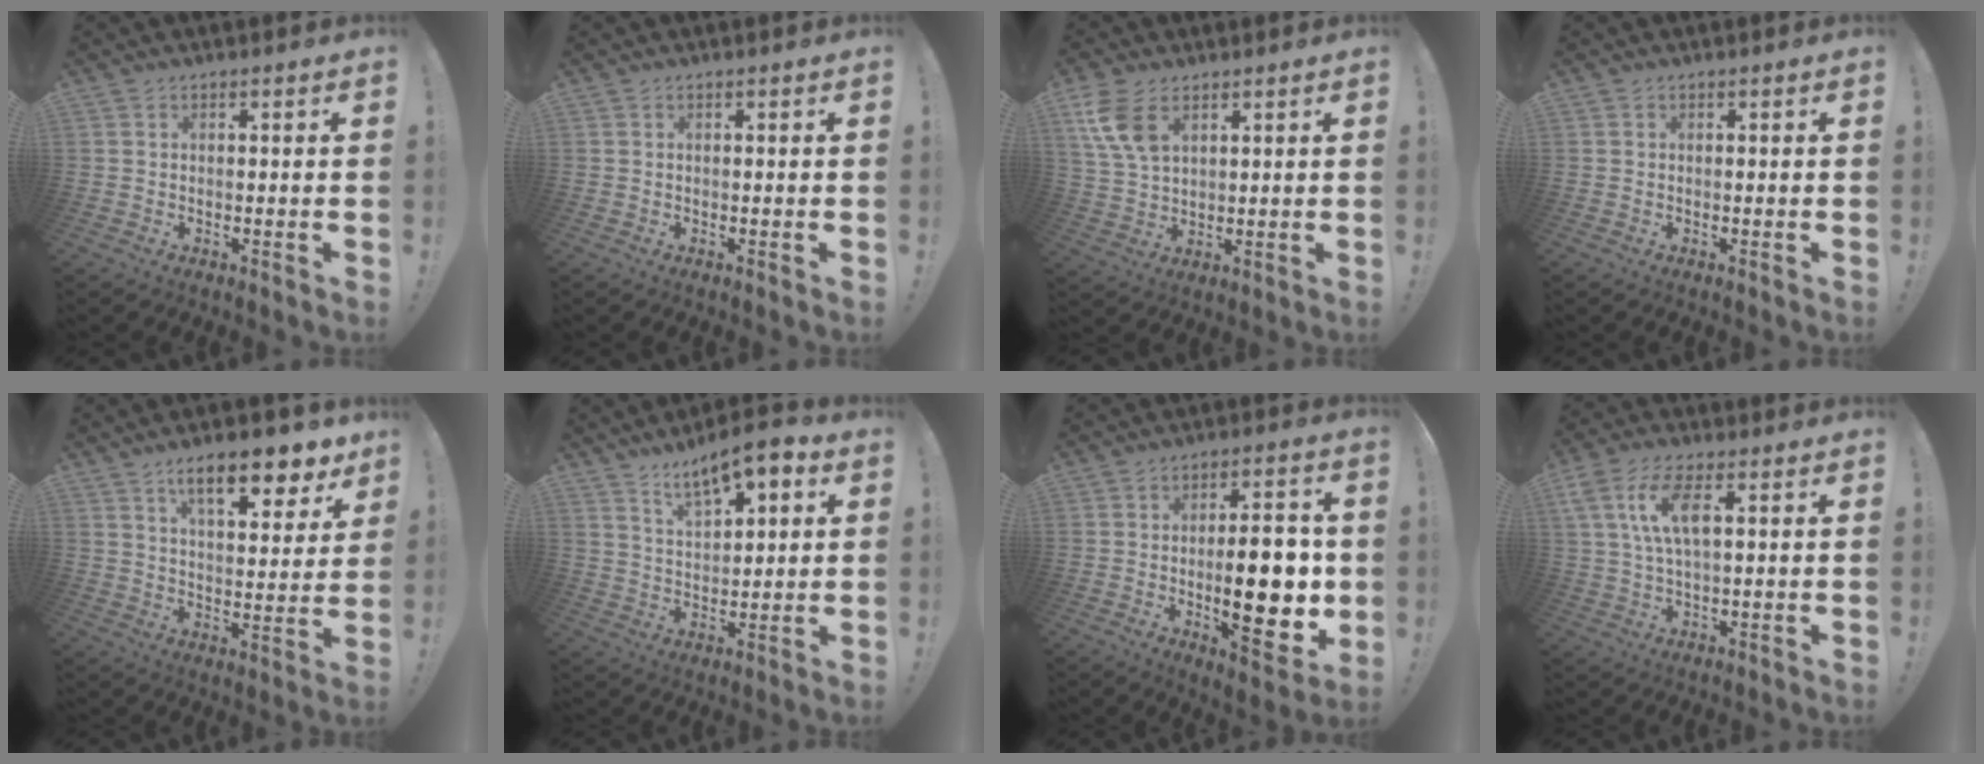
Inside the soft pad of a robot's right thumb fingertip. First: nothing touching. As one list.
[{"total": 0.0}, {"total": 10.1, "force": [4.9, 5.8, 6.7], "torque": [-0.131, -0.012, 0.093]}, {"total": 0.0}, {"total": 14.4, "force": [8.8, 4.6, 10.4], "torque": [-0.146, -0.048, 0.141]}, {"total": 10.3, "force": [6.7, 3.9, 6.7], "torque": [-0.105, -0.036, 0.117]}, {"total": 18.5, "force": [-1.7, 7.0, 17.0], "torque": [-0.239, -0.005, -0.023]}, {"total": 11.4, "force": [3.4, 5.0, 9.7], "torque": [-0.195, 0.000, 0.060]}]